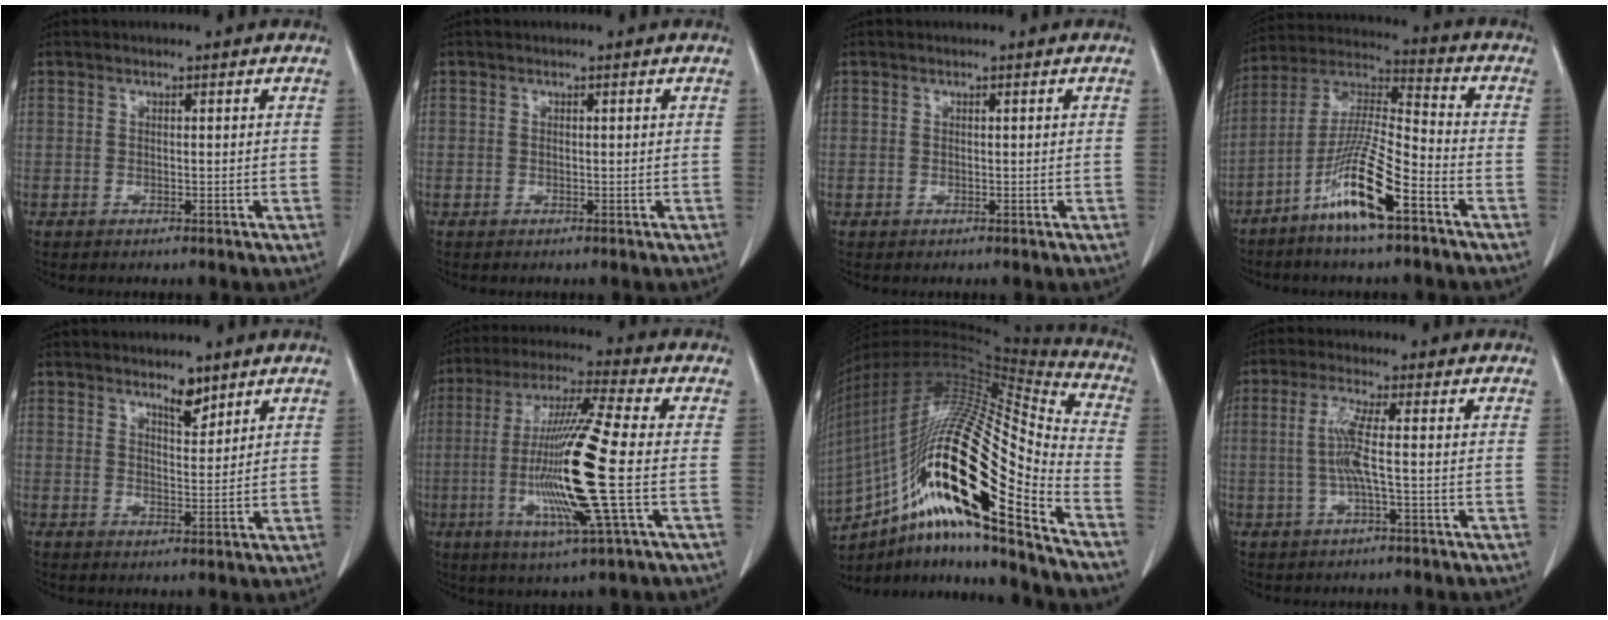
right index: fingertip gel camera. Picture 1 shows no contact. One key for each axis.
{"total": 0.0}
{"total": 0.0}
{"total": 12.7, "fx": -6.7, "fy": 0.9, "fz": 10.8, "tx": -0.214, "ty": -0.010, "tz": -0.131}
{"total": 3.4, "fx": 2.7, "fy": 1.0, "fz": 1.7, "tx": -0.029, "ty": -0.006, "tz": 0.046}
{"total": 16.6, "fx": -2.6, "fy": -0.7, "fz": 16.4, "tx": -0.327, "ty": -0.013, "tz": -0.058}
{"total": 30.4, "fx": -14.4, "fy": 4.6, "fz": 26.5, "tx": -0.470, "ty": -0.012, "tz": -0.250}
{"total": 4.9, "fx": -0.2, "fy": -0.1, "fz": 4.9, "tx": -0.109, "ty": 0.006, "tz": -0.005}